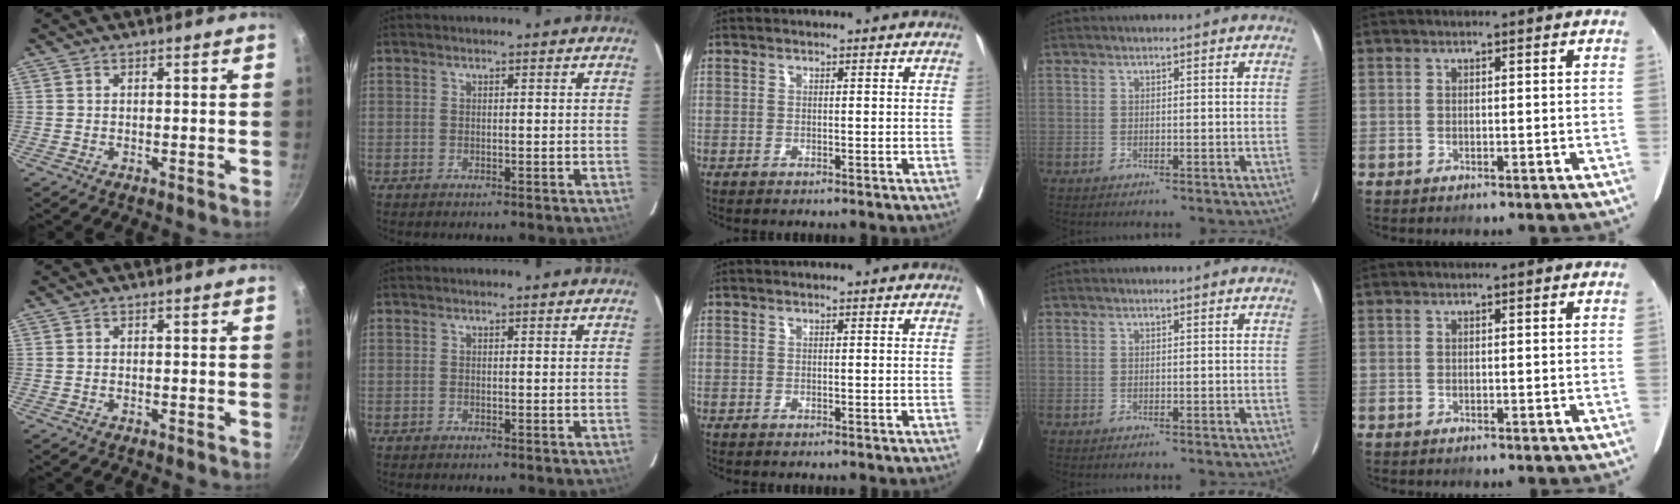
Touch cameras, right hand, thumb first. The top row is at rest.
{}